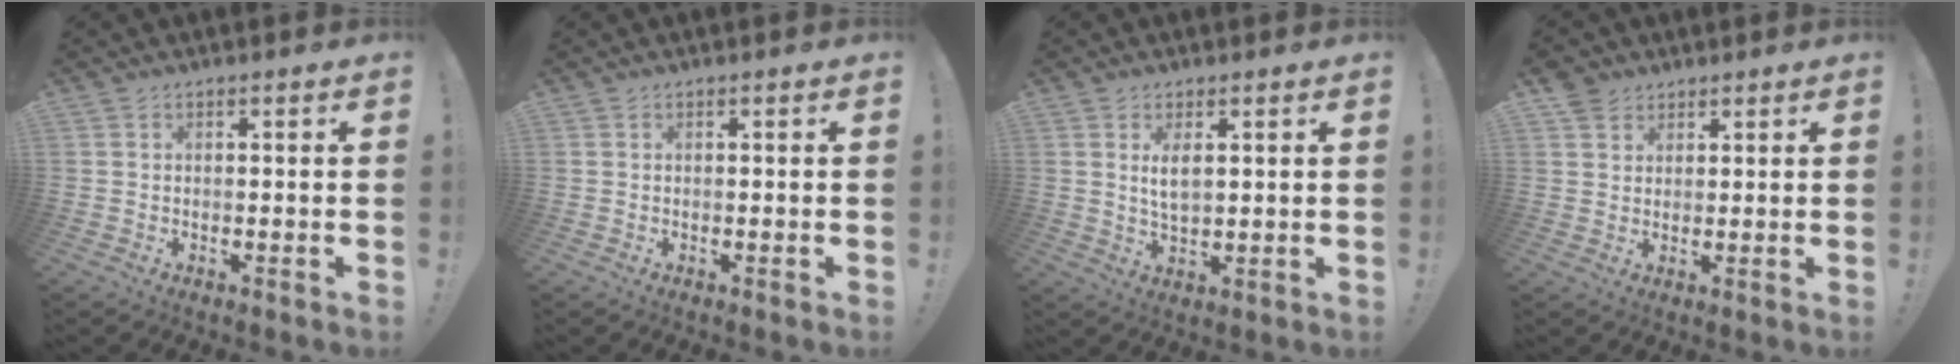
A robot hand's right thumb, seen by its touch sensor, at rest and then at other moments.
{"total": 0.0}
{"total": 4.7, "force": [1.3, 2.1, 4.0], "torque": [-0.067, -0.004, 0.020]}
{"total": 4.0, "force": [2.7, 2.9, 0.4], "torque": [-0.012, -0.013, 0.053]}